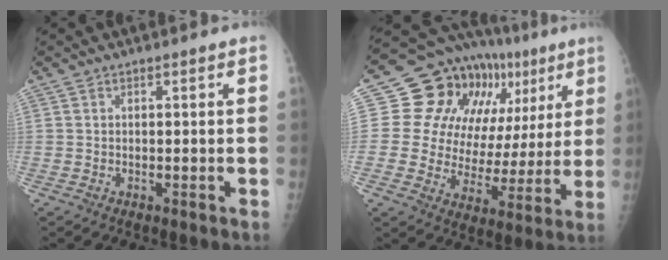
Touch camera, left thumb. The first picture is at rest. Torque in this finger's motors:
{"motor_torque": [-0.17, 0.77, -0.07, -0.18, 0.05]}